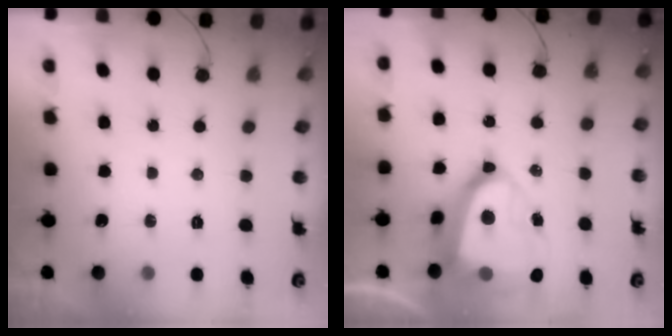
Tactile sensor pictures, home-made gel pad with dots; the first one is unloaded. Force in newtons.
{"total": 19.7, "press": 19.6, "slide": 2.0}